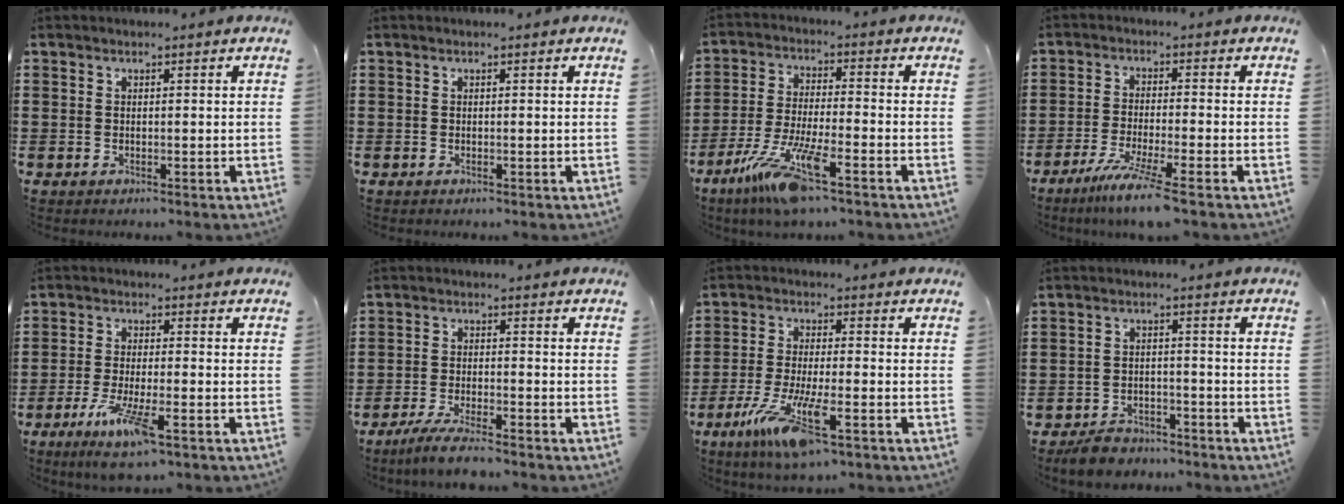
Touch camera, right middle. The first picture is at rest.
{"total": 0.0}
{"total": 10.3, "force": [-6.7, 0.9, 7.7], "torque": [-0.172, -0.017, -0.134]}
{"total": 6.4, "force": [-4.9, -0.4, 4.2], "torque": [-0.086, -0.023, -0.089]}
{"total": 7.0, "force": [-3.9, 1.0, 5.8], "torque": [-0.115, -0.015, -0.068]}
{"total": 4.6, "force": [-4.0, 0.0, 2.1], "torque": [-0.051, -0.012, -0.078]}
{"total": 9.8, "force": [-5.2, 1.7, 8.2], "torque": [-0.180, -0.018, -0.099]}
{"total": 3.6, "force": [-3.5, 0.8, 0.3], "torque": [-0.012, 0.006, -0.072]}